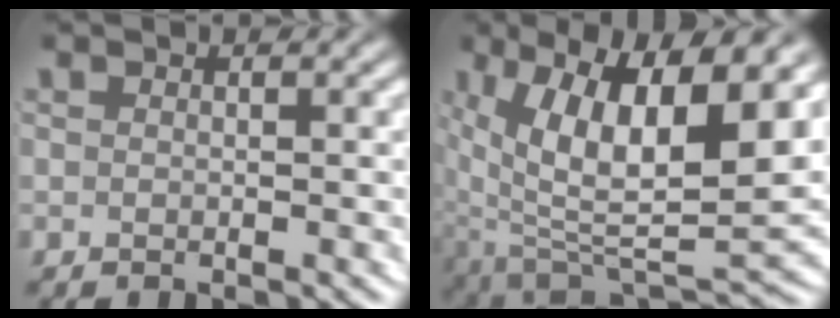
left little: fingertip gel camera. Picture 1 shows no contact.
{"total": 14.2, "force": [-0.7, 7.9, 11.7], "torque": [-0.202, -0.045, 0.016]}